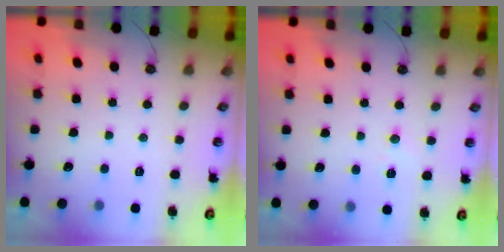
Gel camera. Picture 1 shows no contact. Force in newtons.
{"total": 4.5, "press": 4.3, "slide": 1.5}